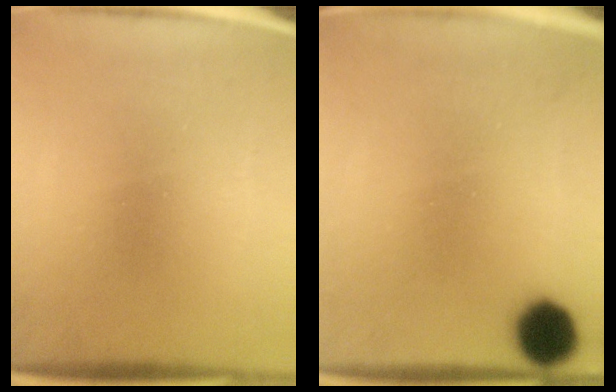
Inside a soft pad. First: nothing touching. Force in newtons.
{"total": 4.1}